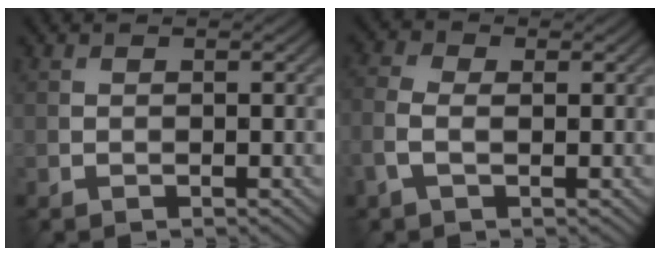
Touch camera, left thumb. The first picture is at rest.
{"total": 3.3, "force": [-0.5, 1.8, 2.7], "torque": [-0.077, 0.004, -0.016]}